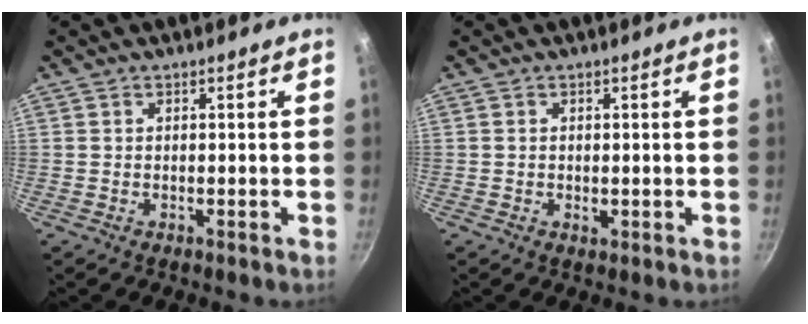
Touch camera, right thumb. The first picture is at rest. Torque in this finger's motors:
{"motor_torque": [-0.02, 0.40, 0.00, 0.42, 0.01]}